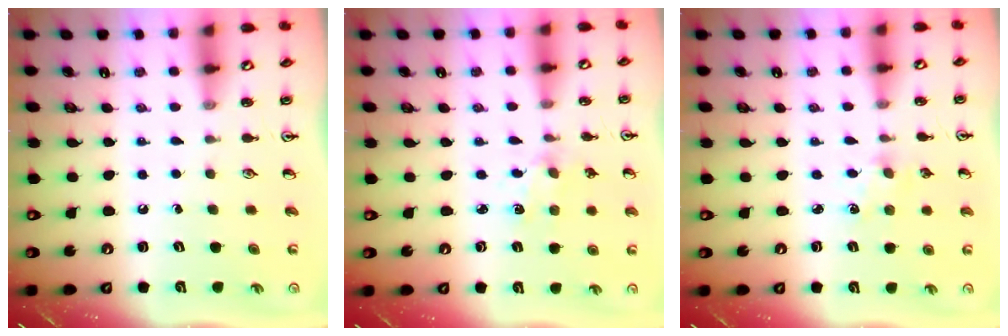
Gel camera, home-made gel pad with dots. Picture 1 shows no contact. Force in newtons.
{"total": 1.5, "press": 1.4, "slide": 0.4}
{"total": 2.5, "press": 2.5, "slide": 0.3}